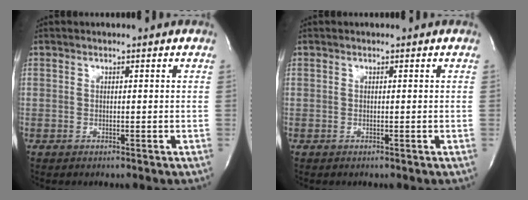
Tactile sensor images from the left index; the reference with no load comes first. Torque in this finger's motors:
{"motor_torque": [-0.14, 0.14, 0.00, 0.00]}